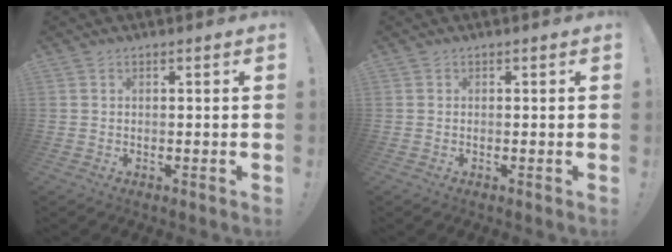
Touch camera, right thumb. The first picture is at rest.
{"total": 0.0}